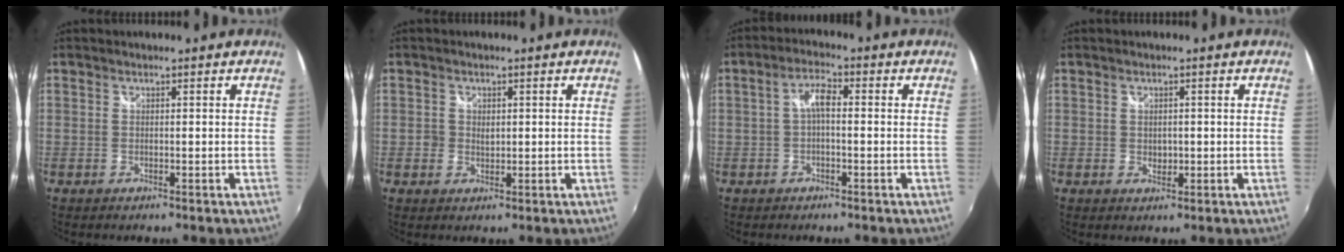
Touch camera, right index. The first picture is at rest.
{"total": 2.0, "force": [0.1, 1.8, 0.9], "torque": [-0.014, 0.002, 0.000]}
{"total": 3.6, "force": [-0.4, 1.3, 3.4], "torque": [-0.066, 0.012, -0.008]}
{"total": 1.7, "force": [0.0, 1.3, 1.0], "torque": [-0.014, 0.001, 0.001]}